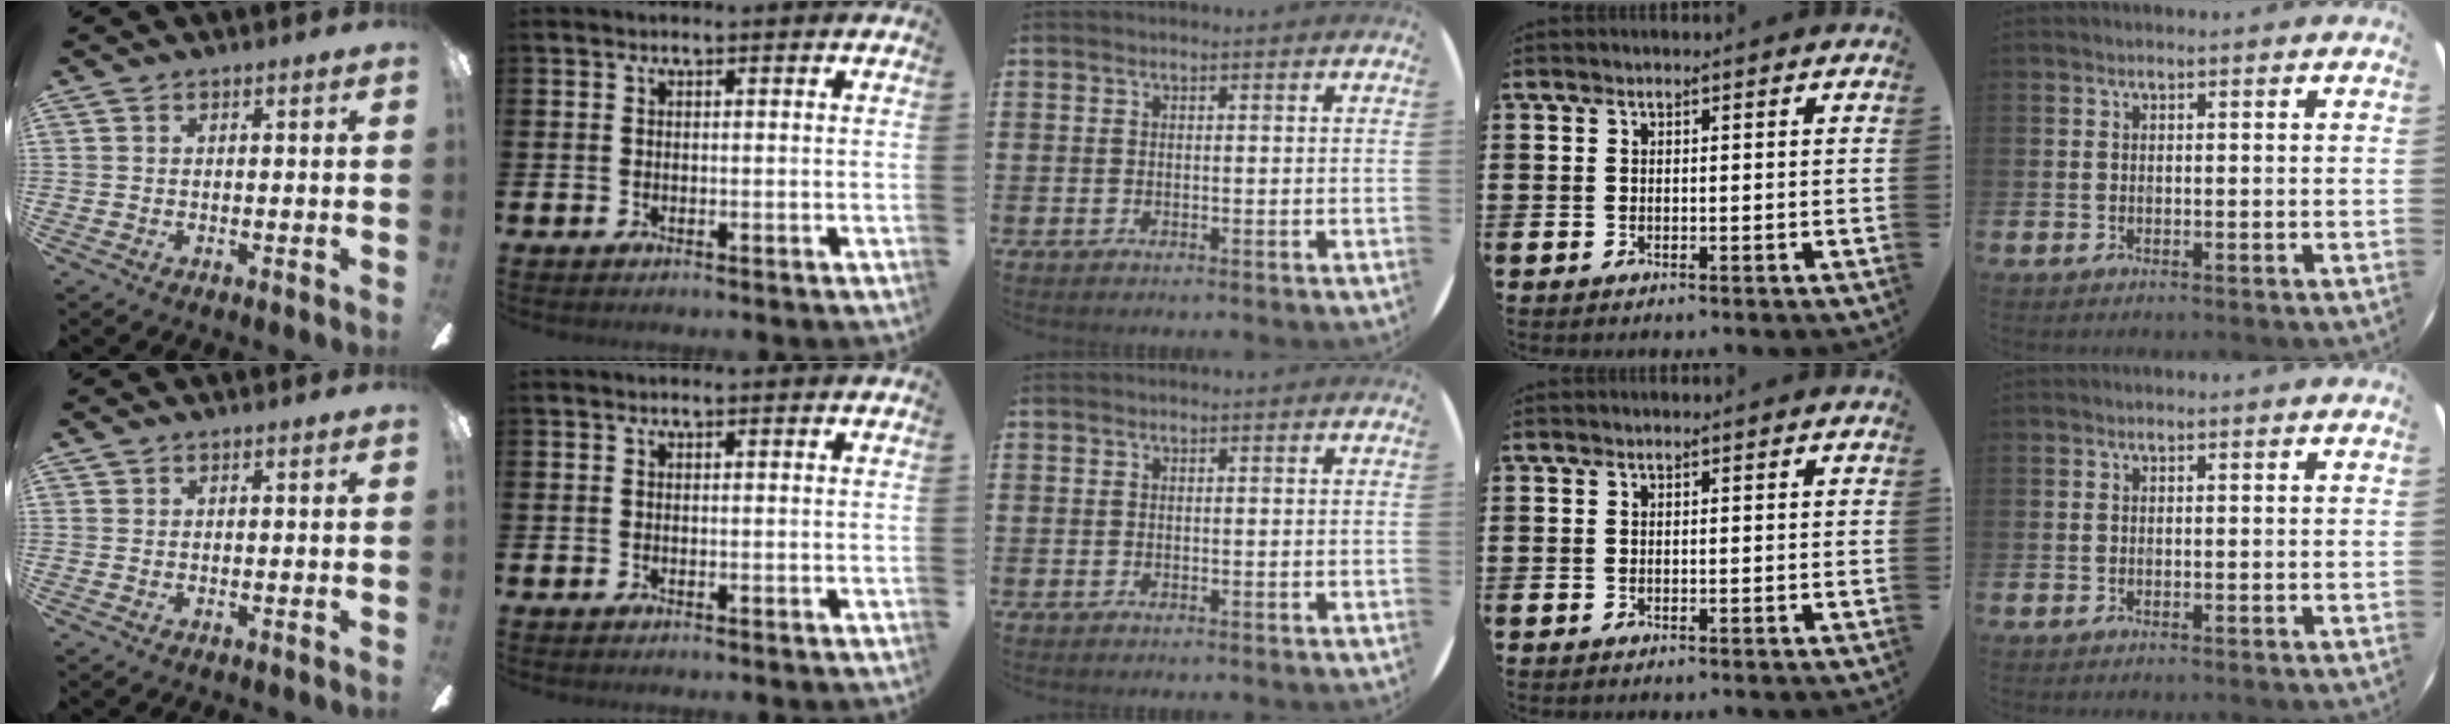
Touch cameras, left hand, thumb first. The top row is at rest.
{}